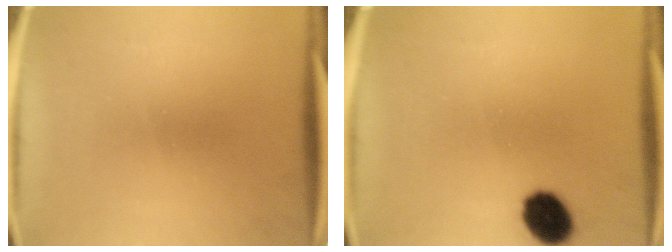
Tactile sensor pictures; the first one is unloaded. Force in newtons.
{"total": 8.4}